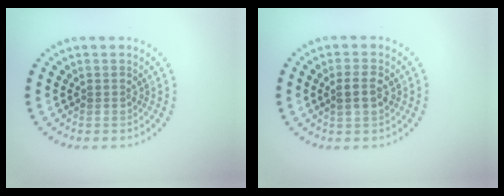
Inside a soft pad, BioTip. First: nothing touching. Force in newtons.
{"total": 1.7, "press": 1.7, "slide": 0.3}